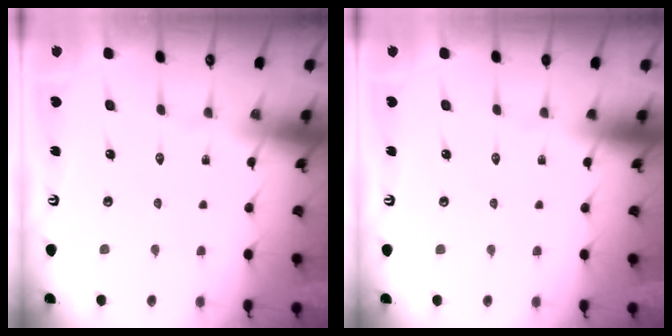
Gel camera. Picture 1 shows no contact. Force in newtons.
{"total": 0.0}